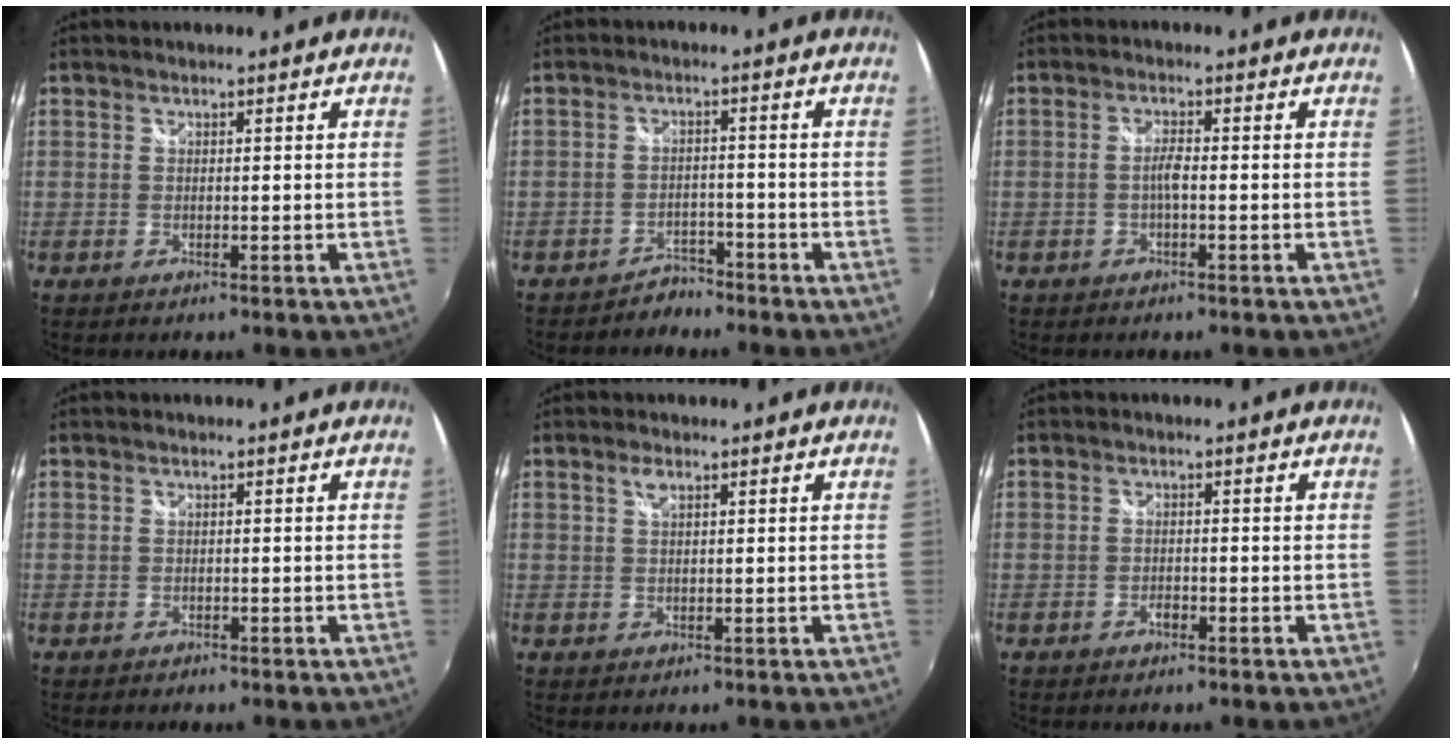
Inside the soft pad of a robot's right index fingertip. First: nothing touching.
{"total": 3.6, "force": [-3.3, 1.5, -0.1], "torque": [-0.002, 0.006, -0.055]}
{"total": 2.0, "force": [-0.6, 0.2, 1.9], "torque": [-0.037, 0.003, -0.013]}
{"total": 0.5, "force": [-0.4, 0.3, 0.0], "torque": [-0.002, -0.001, -0.007]}
{"total": 1.6, "force": [0.8, 0.6, 1.2], "torque": [-0.023, 0.003, 0.014]}
{"total": 1.3, "force": [-0.9, 0.7, 0.6], "torque": [-0.012, -0.001, -0.015]}